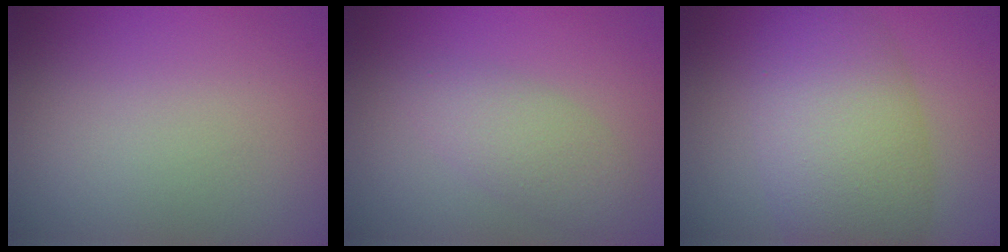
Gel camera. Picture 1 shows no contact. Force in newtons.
{"total": 2.8, "press": 2.8, "slide": 0.0}
{"total": 8.7, "press": 8.7, "slide": 0.1}